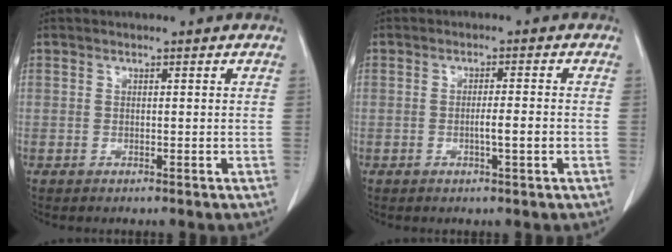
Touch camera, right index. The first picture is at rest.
{"total": 3.0, "force": [-0.7, 0.0, 2.9], "torque": [-0.051, -0.002, -0.012]}